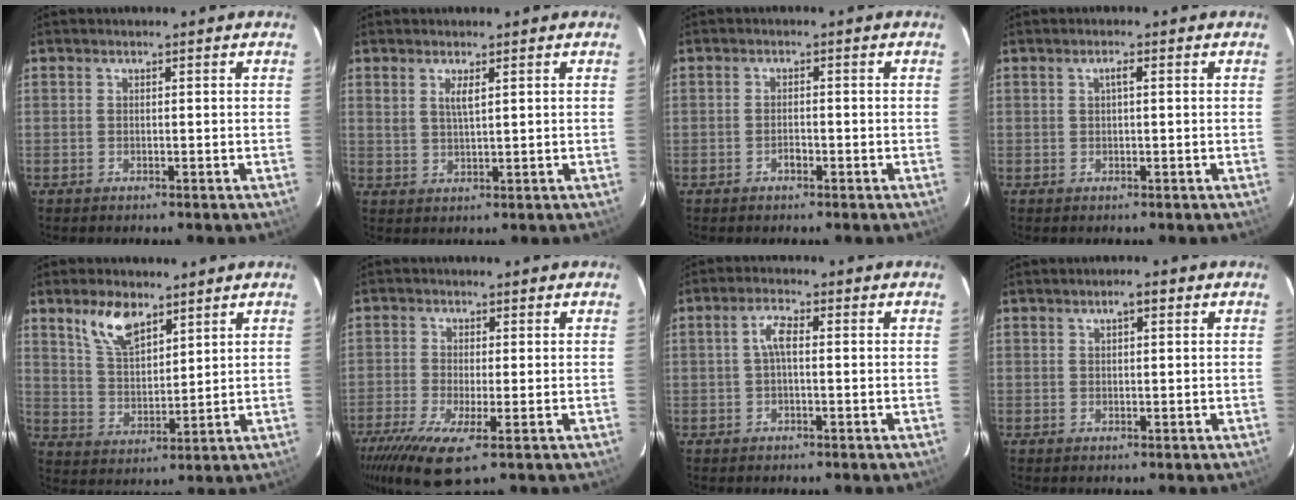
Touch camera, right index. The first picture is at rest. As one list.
[{"total": 2.3, "force": [1.2, 0.5, 2.0], "torque": [-0.036, -0.001, 0.022]}, {"total": 1.4, "force": [-1.0, 0.6, 0.8], "torque": [-0.016, 0.003, -0.017]}, {"total": 1.2, "force": [0.3, 0.2, 1.1], "torque": [-0.021, 0.006, 0.004]}, {"total": 8.7, "force": [5.7, 4.0, 5.3], "torque": [-0.095, 0.010, 0.116]}, {"total": 9.3, "force": [-4.4, 2.0, 7.9], "torque": [-0.178, -0.033, -0.083]}, {"total": 3.1, "force": [0.0, 1.0, 2.9], "torque": [-0.059, 0.010, 0.001]}, {"total": 1.9, "force": [1.0, 0.6, 1.6], "torque": [-0.028, 0.009, 0.016]}]